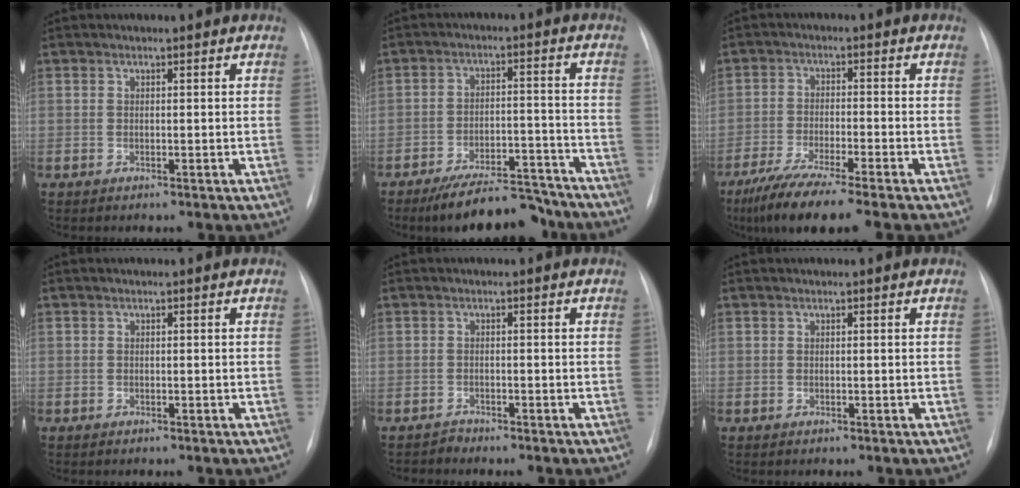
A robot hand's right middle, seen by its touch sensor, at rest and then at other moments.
{"total": 11.3, "force": [-10.0, 3.0, 4.5], "torque": [-0.061, 0.017, -0.156]}
{"total": 10.2, "force": [-7.8, -0.2, 6.6], "torque": [-0.117, -0.035, -0.130]}
{"total": 0.0}
{"total": 1.1, "force": [-1.0, 0.0, -0.5], "torque": [0.011, -0.005, -0.018]}
{"total": 0.0}